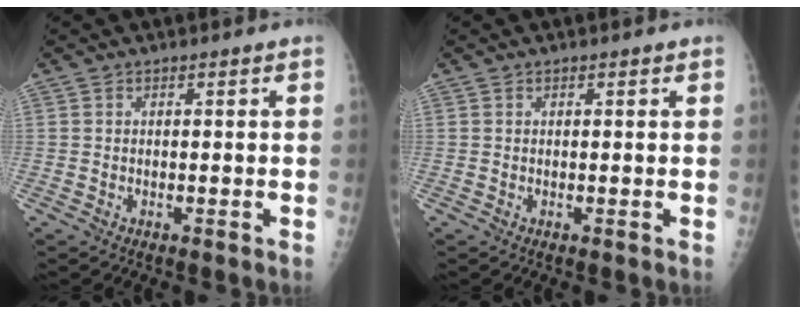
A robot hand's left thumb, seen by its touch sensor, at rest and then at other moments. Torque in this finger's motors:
{"motor_torque": [-0.09, -0.25, 0.16, 0.08, 0.01]}